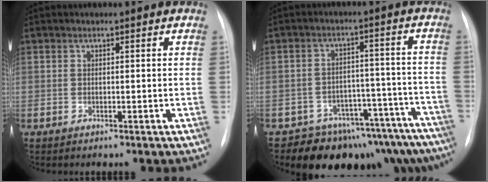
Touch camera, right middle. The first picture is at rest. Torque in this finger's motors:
{"motor_torque": [0.84, -1.20, 0.21, 0.06]}